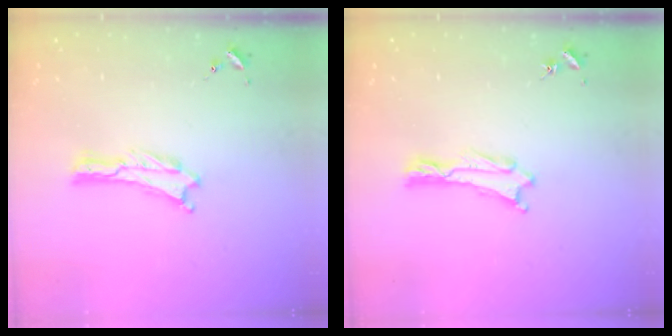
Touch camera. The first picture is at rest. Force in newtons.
{"total": 0.6, "press": 0.6, "slide": 0.1}